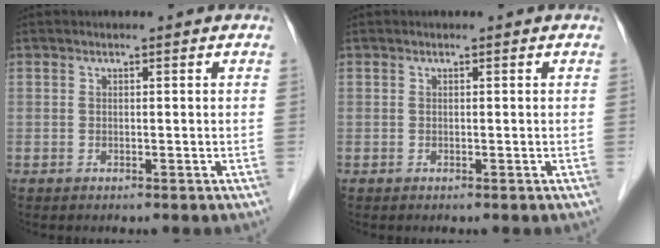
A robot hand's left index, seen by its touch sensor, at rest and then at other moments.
{"total": 0.0}